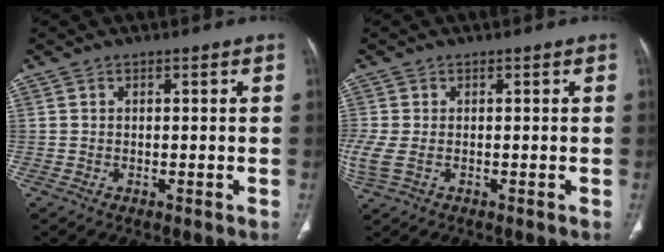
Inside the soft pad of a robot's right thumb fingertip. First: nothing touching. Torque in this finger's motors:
{"motor_torque": [2.55, 2.46, 1.14, -0.24, 0.30]}